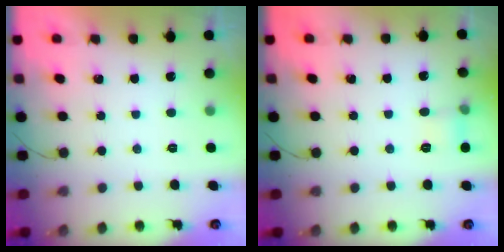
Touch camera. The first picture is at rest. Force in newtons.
{"total": 5.8, "press": 5.6, "slide": 1.6}